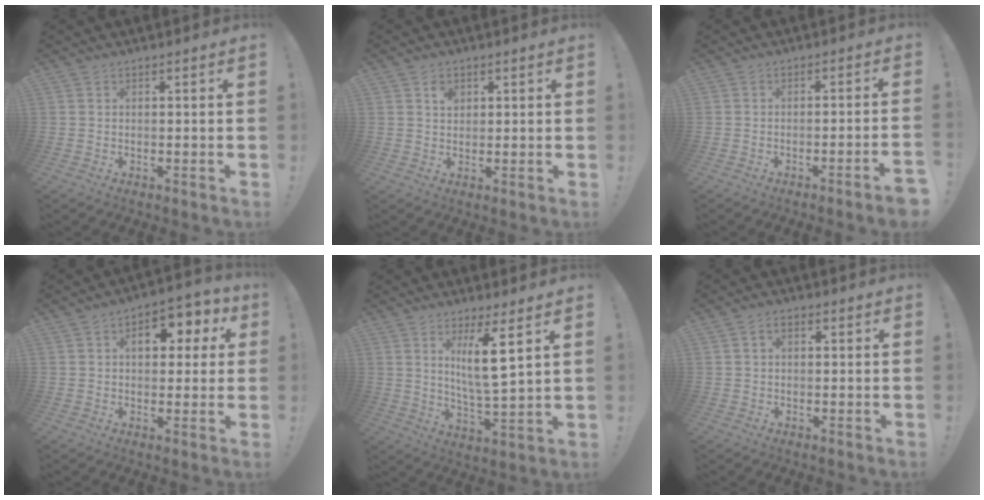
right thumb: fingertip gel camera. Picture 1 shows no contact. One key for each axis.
{"total": 2.8, "fx": 1.4, "fy": 2.1, "fz": 1.2, "tx": -0.001, "ty": -0.007, "tz": 0.019}
{"total": 4.1, "fx": -2.5, "fy": -0.5, "fz": 3.2, "tx": -0.054, "ty": 0.004, "tz": -0.039}
{"total": 9.0, "fx": 2.2, "fy": 5.6, "fz": 6.7, "tx": -0.081, "ty": 0.000, "tz": 0.033}
{"total": 10.7, "fx": 4.6, "fy": 1.0, "fz": 9.7, "tx": -0.159, "ty": -0.031, "tz": 0.068}
{"total": 2.3, "fx": 0.5, "fy": 1.6, "fz": 1.6, "tx": -0.024, "ty": 0.004, "tz": 0.007}